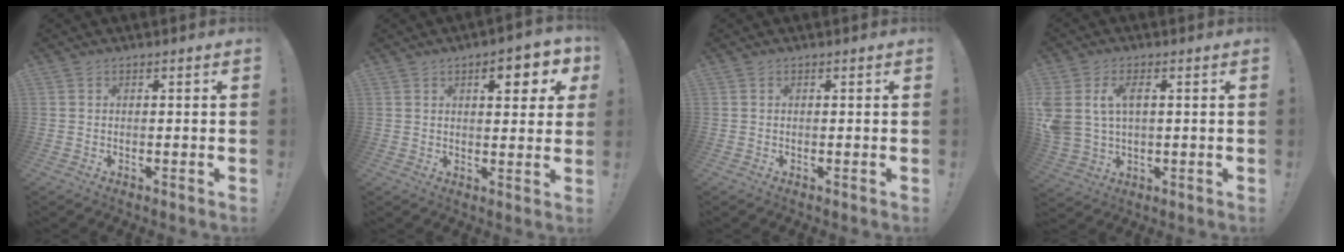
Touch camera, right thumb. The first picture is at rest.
{"total": 7.6, "force": [3.2, 2.7, 6.3], "torque": [-0.068, -0.011, 0.045]}
{"total": 0.0}
{"total": 8.3, "force": [2.9, 5.1, 5.8], "torque": [-0.124, -0.002, 0.056]}